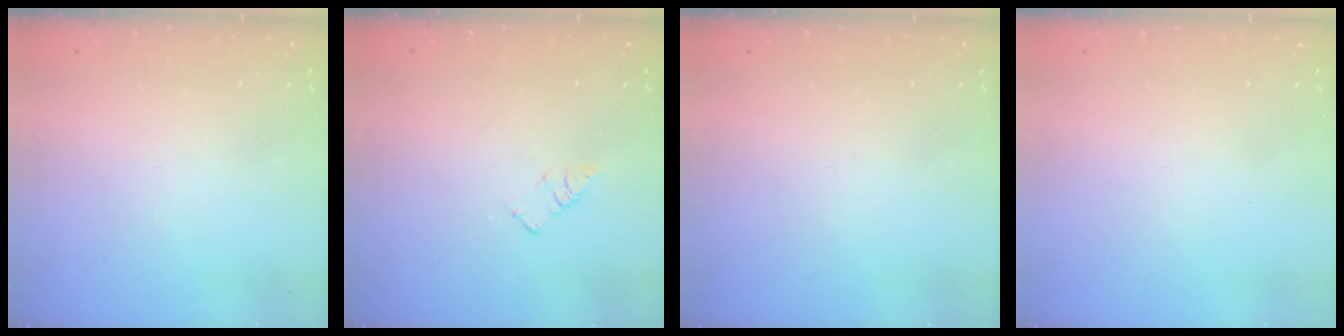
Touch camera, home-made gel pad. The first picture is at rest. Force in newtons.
{"total": 3.3, "press": 3.3, "slide": 0.4}
{"total": 0.0}
{"total": 1.8, "press": 1.8, "slide": 0.2}